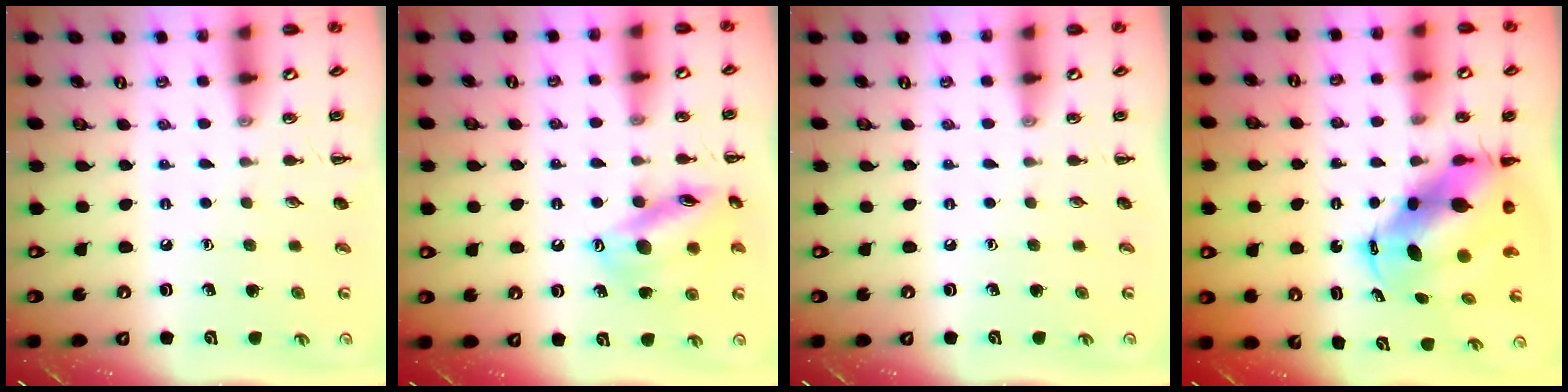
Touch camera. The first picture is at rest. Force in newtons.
{"total": 15.5, "press": 15.3, "slide": 2.0}
{"total": 0.0}
{"total": 9.3, "press": 9.0, "slide": 2.4}